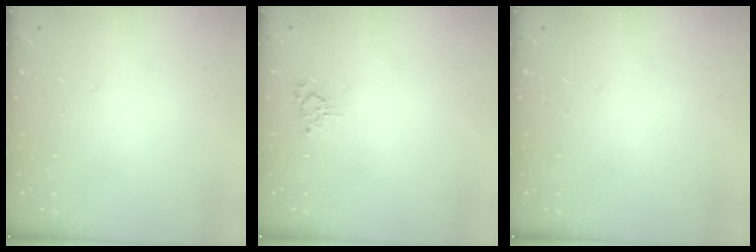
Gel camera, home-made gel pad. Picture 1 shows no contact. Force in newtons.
{"total": 2.9, "press": 2.9, "slide": 0.3}
{"total": 0.0}